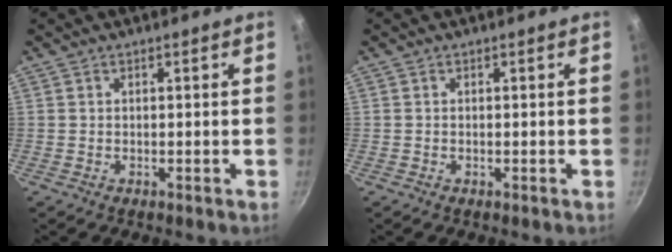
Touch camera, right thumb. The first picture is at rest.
{"total": 0.0}